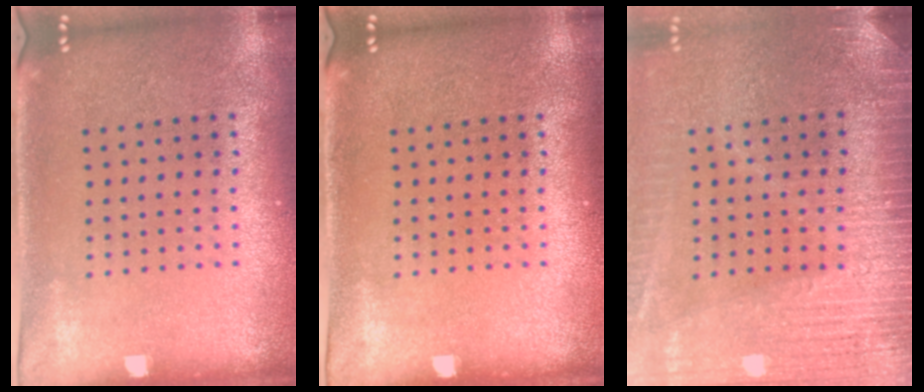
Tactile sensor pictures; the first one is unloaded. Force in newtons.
{"total": 0.0}
{"total": 3.4, "press": 3.1, "slide": 1.5}